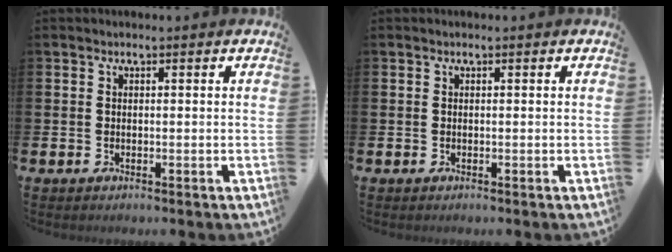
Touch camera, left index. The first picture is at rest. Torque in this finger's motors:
{"motor_torque": [-0.09, -0.01, 0.00, 0.00]}